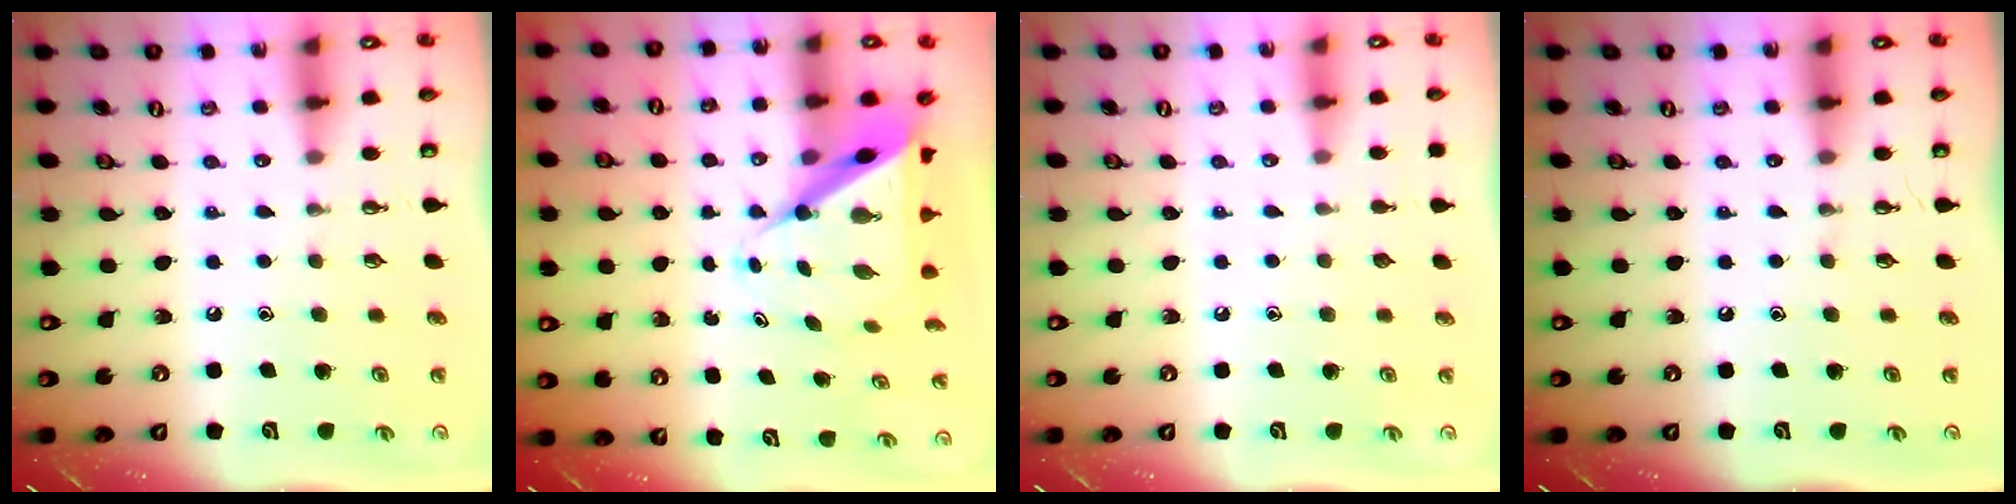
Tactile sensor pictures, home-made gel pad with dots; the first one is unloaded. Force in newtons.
{"total": 9.8, "press": 9.8, "slide": 0.8}
{"total": 0.0}
{"total": 0.0}